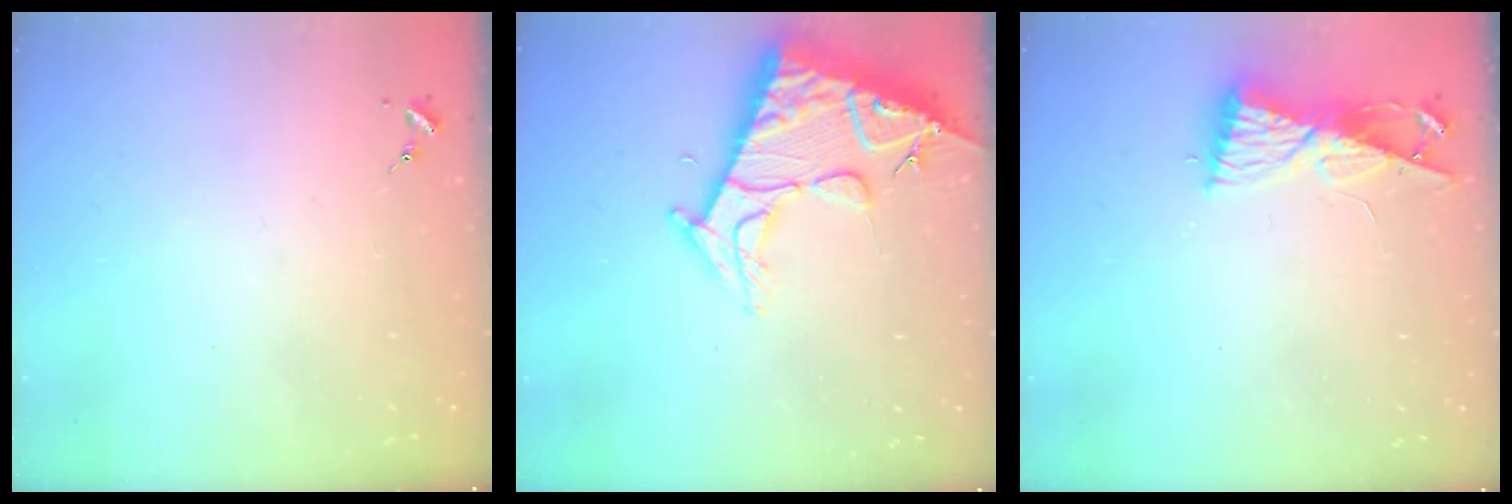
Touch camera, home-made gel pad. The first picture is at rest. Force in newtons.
{"total": 16.3, "press": 16.2, "slide": 1.7}
{"total": 9.0, "press": 9.0, "slide": 0.8}